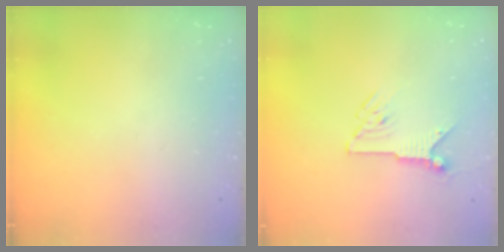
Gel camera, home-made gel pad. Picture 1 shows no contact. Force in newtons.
{"total": 6.9, "press": 6.9, "slide": 0.3}